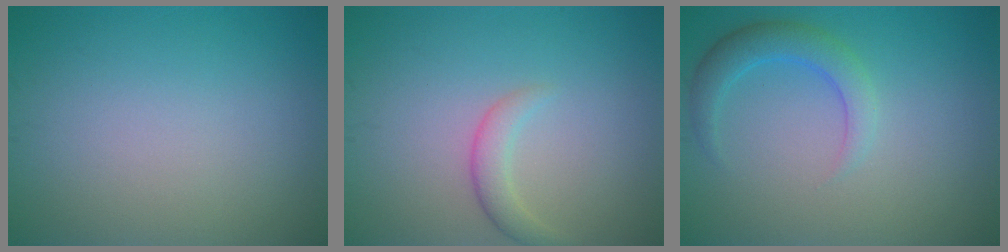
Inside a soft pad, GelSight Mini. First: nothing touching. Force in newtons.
{"total": 1.9, "press": 1.9, "slide": 0.0}
{"total": 2.9, "press": 2.9, "slide": 0.1}